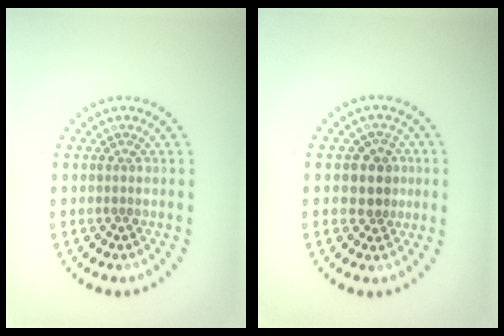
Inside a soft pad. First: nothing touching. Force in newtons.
{"total": 2.6, "press": 2.3, "slide": 1.2}